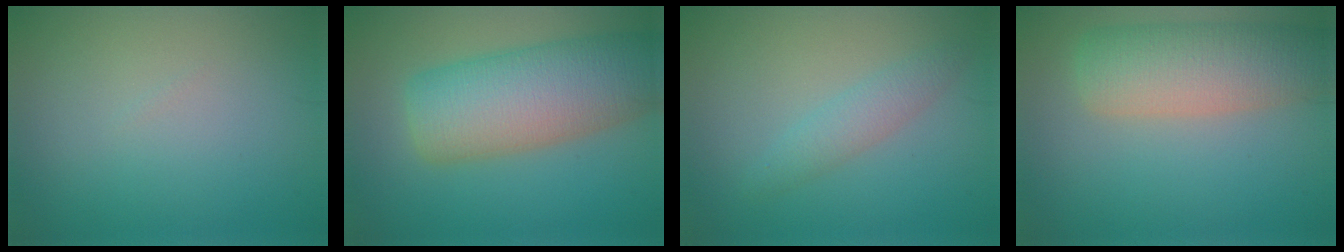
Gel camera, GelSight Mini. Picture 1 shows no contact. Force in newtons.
{"total": 10.0, "press": 9.9, "slide": 0.7}
{"total": 2.1, "press": 2.1, "slide": 0.2}
{"total": 6.8, "press": 6.8, "slide": 0.5}